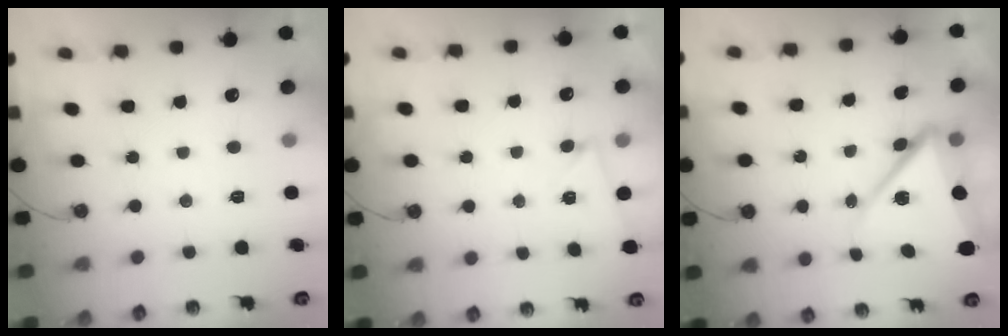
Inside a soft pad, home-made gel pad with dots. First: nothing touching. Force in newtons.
{"total": 3.4, "press": 2.4, "slide": 2.4}
{"total": 11.1, "press": 10.9, "slide": 1.8}